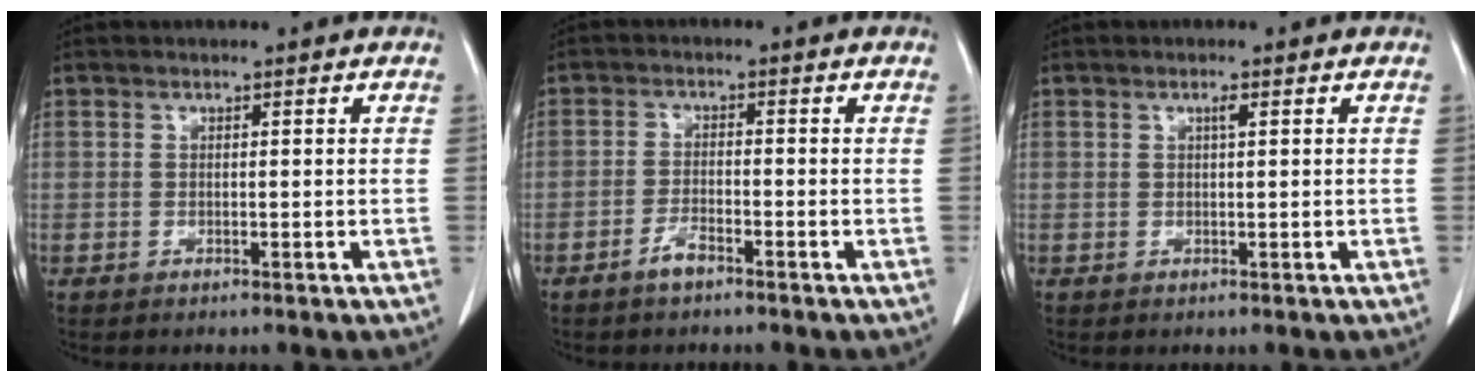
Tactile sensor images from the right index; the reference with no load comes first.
{"total": 2.7, "force": [-2.0, 0.6, 1.6], "torque": [-0.033, 0.001, -0.040]}
{"total": 0.9, "force": [0.4, 0.0, 0.8], "torque": [-0.016, 0.002, 0.007]}